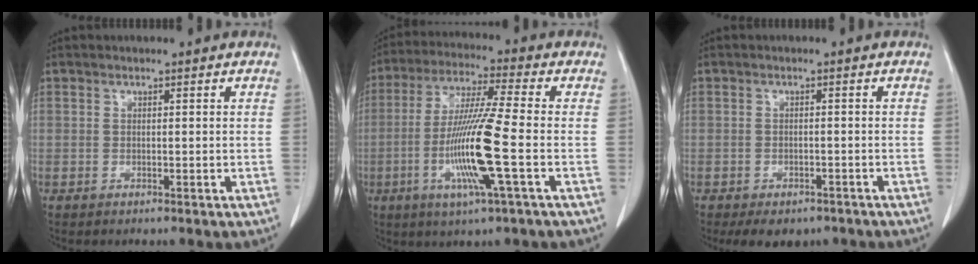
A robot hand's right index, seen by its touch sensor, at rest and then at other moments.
{"total": 13.0, "force": [-3.3, -0.8, 12.6], "torque": [-0.255, -0.016, -0.070]}
{"total": 6.1, "force": [-4.6, 3.3, 2.2], "torque": [-0.019, 0.003, -0.056]}